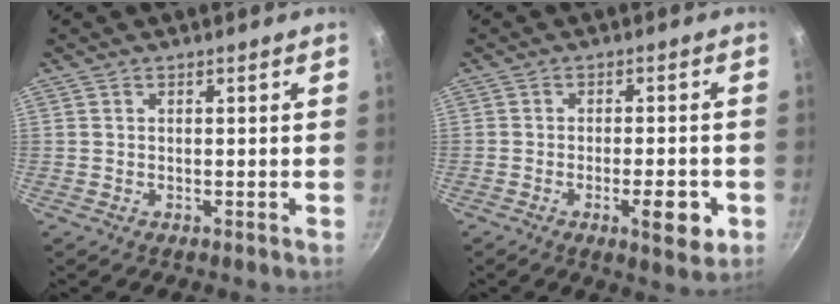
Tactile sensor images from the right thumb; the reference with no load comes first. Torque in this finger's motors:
{"motor_torque": [-0.03, 0.33, -0.24, -0.04, 0.02]}